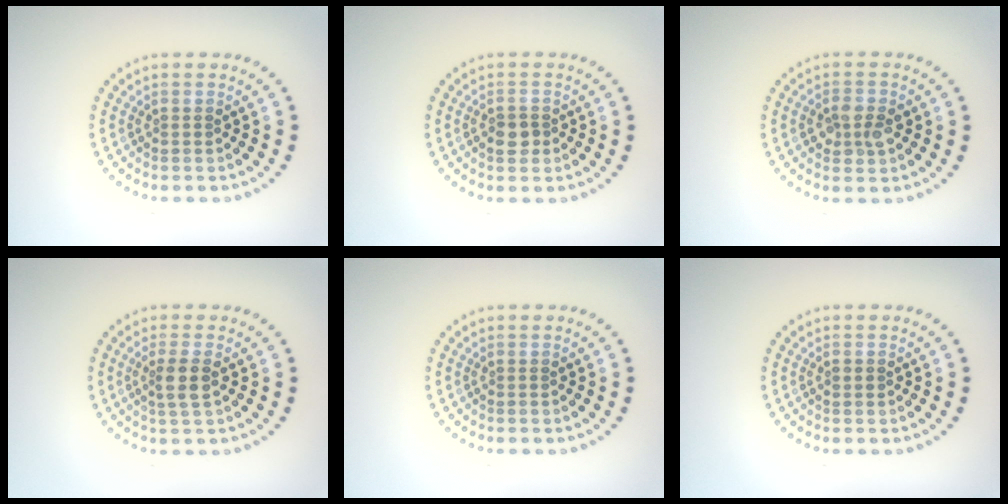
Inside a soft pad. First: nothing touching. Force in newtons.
{"total": 1.7, "press": 1.7, "slide": 0.5}
{"total": 2.5, "press": 2.5, "slide": 0.5}
{"total": 2.2, "press": 1.9, "slide": 1.1}
{"total": 0.0}
{"total": 0.9, "press": 0.9, "slide": 0.1}